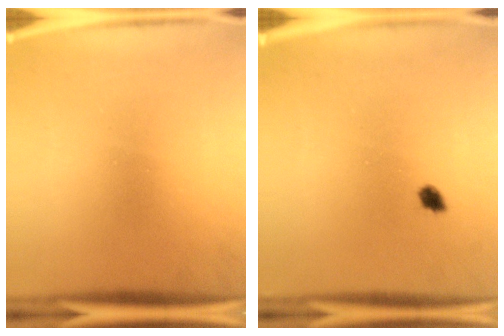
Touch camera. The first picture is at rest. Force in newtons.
{"total": 1.5}